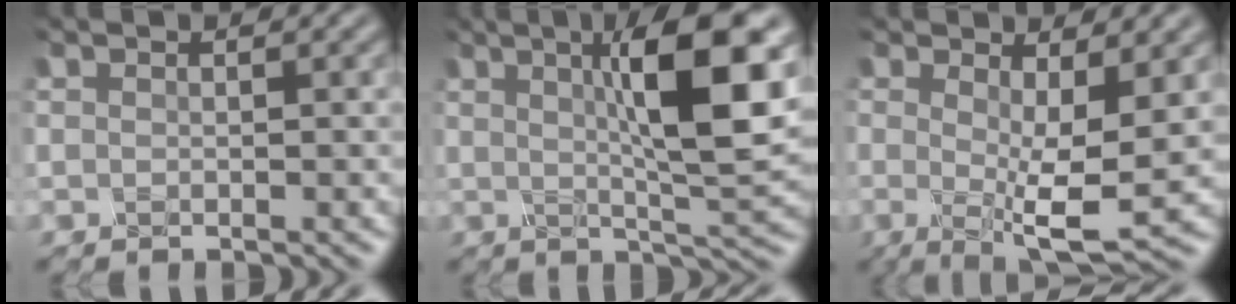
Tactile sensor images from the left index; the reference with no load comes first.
{"total": 10.1, "force": [2.6, 2.4, 9.5], "torque": [-0.136, 0.001, 0.040]}
{"total": 6.7, "force": [0.2, 1.8, 6.4], "torque": [-0.098, -0.014, 0.002]}